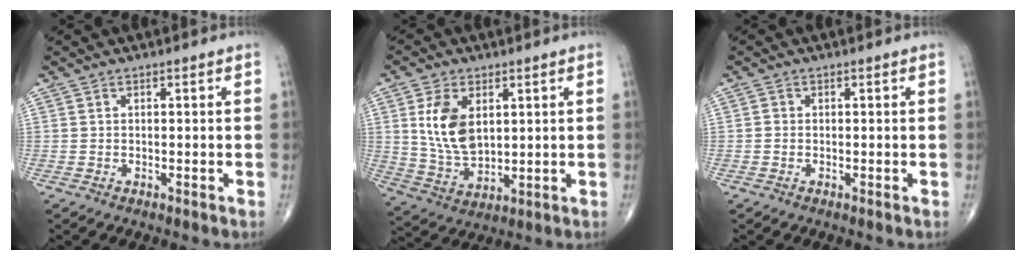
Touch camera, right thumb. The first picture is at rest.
{"total": 10.7, "force": [2.8, 6.5, 8.0], "torque": [-0.139, -0.016, 0.064]}
{"total": 0.6, "force": [-0.1, 0.5, 0.2], "torque": [-0.002, 0.001, -0.005]}